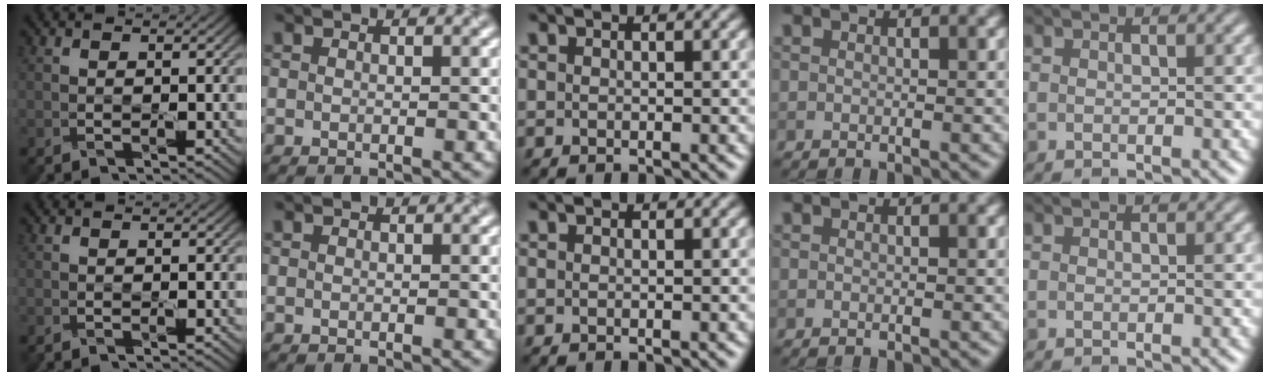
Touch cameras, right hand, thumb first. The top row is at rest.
{}